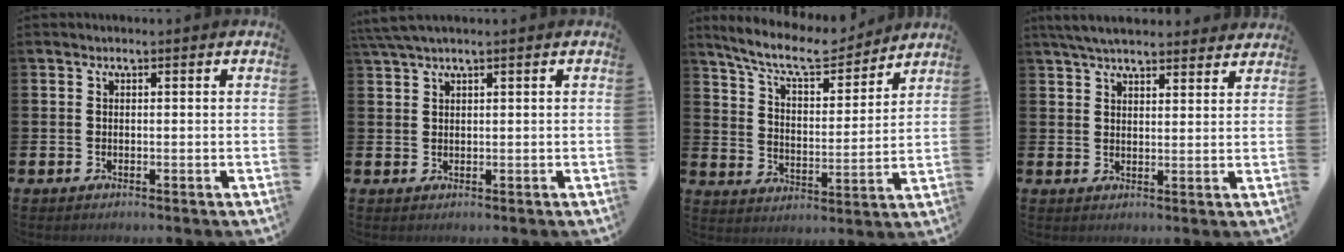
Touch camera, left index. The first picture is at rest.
{"total": 2.5, "force": [2.0, 0.0, 1.5], "torque": [-0.036, 0.003, 0.039]}
{"total": 9.8, "force": [8.8, 1.9, 3.7], "torque": [-0.095, -0.054, 0.152]}
{"total": 5.3, "force": [5.0, 1.0, 1.4], "torque": [-0.036, -0.015, 0.093]}